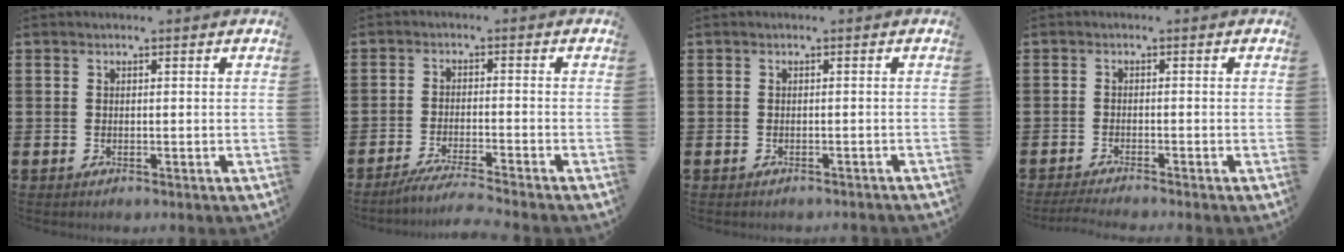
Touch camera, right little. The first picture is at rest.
{"total": 3.4, "force": [-2.9, -0.4, 1.7], "torque": [-0.026, -0.004, -0.053]}
{"total": 0.5, "force": [-0.5, 0.0, 0.1], "torque": [-0.001, -0.001, -0.010]}
{"total": 1.4, "force": [-1.2, -0.1, 0.8], "torque": [-0.011, 0.003, -0.023]}